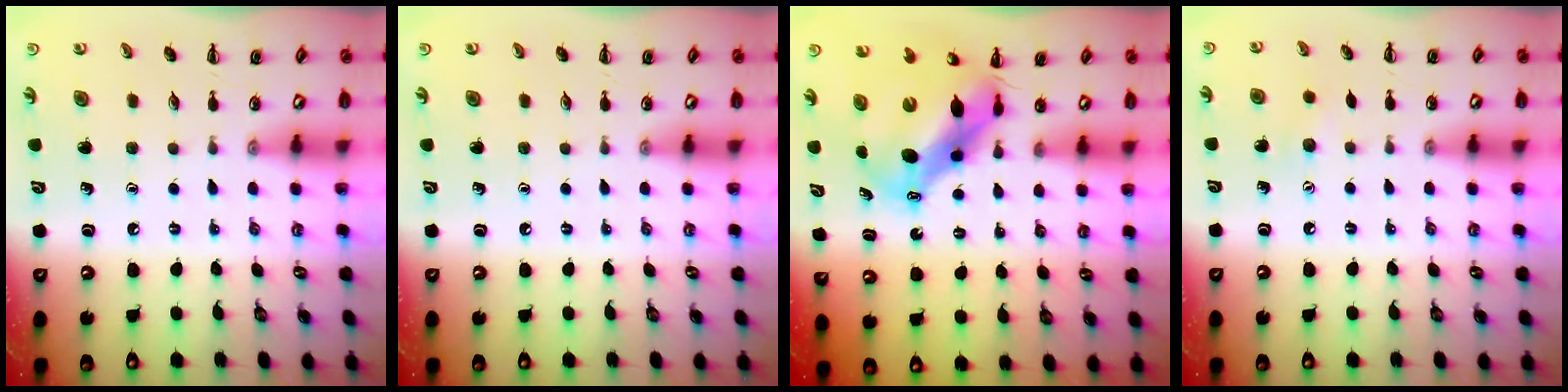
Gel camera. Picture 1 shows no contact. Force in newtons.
{"total": 0.0}
{"total": 10.2, "press": 9.8, "slide": 2.8}
{"total": 4.5, "press": 4.3, "slide": 1.1}